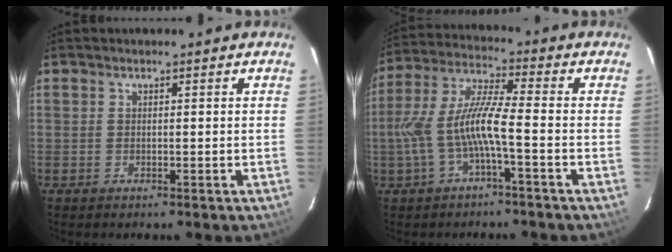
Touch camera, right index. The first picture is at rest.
{"total": 9.8, "force": [-2.9, 1.2, 9.2], "torque": [-0.204, 0.008, -0.049]}